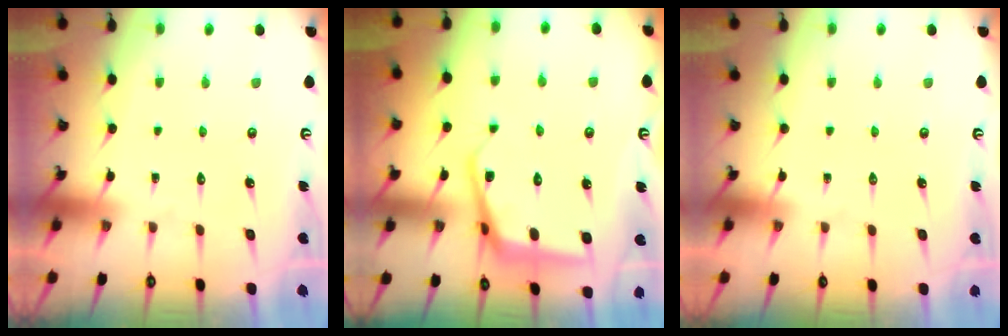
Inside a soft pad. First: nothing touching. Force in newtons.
{"total": 10.0, "press": 10.0, "slide": 1.1}
{"total": 0.0}